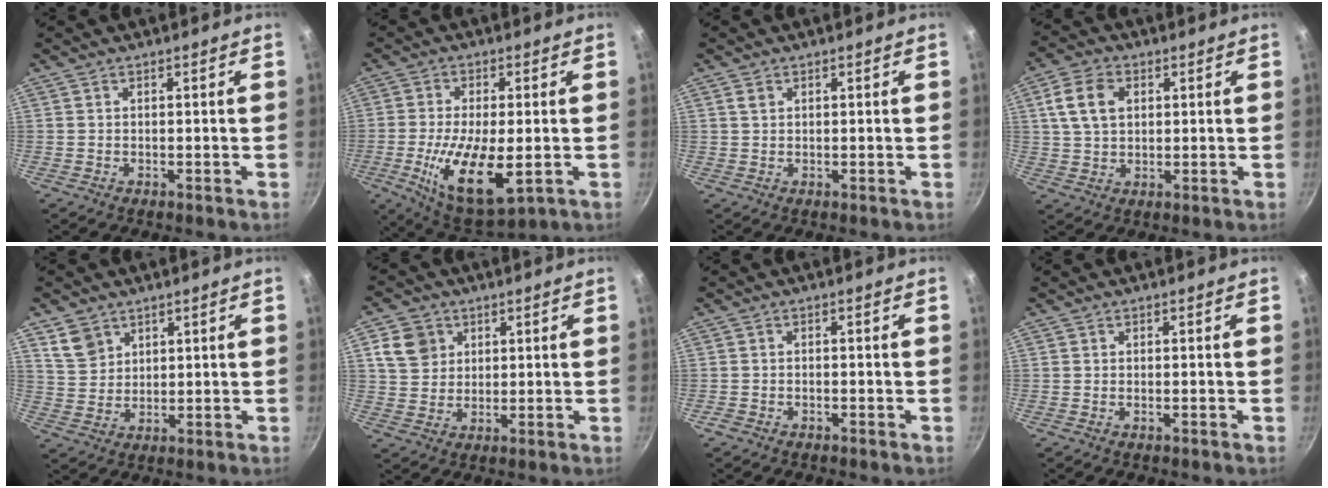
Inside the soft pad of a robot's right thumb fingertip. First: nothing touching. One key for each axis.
{"total": 15.2, "fx": -3.1, "fy": 6.3, "fz": 13.5, "tx": -0.240, "ty": -0.006, "tz": -0.047}
{"total": 1.5, "fx": 0.7, "fy": 1.0, "fz": 0.8, "tx": -0.014, "ty": -0.001, "tz": 0.013}
{"total": 8.1, "fx": 2.2, "fy": 5.7, "fz": 5.4, "tx": -0.088, "ty": 0.007, "tz": 0.040}
{"total": 5.8, "fx": 3.4, "fy": 4.3, "fz": 1.9, "tx": -0.015, "ty": -0.007, "tz": 0.073}
{"total": 7.5, "fx": 2.6, "fy": 6.6, "fz": 2.3, "tx": -0.011, "ty": 0.004, "tz": 0.045}
{"total": 1.2, "fx": -0.9, "fy": 0.7, "fz": 0.4, "tx": -0.017, "ty": 0.011, "tz": -0.020}
{"total": 0.5, "fx": -0.2, "fy": 0.2, "fz": 0.4, "tx": -0.008, "ty": 0.003, "tz": -0.006}